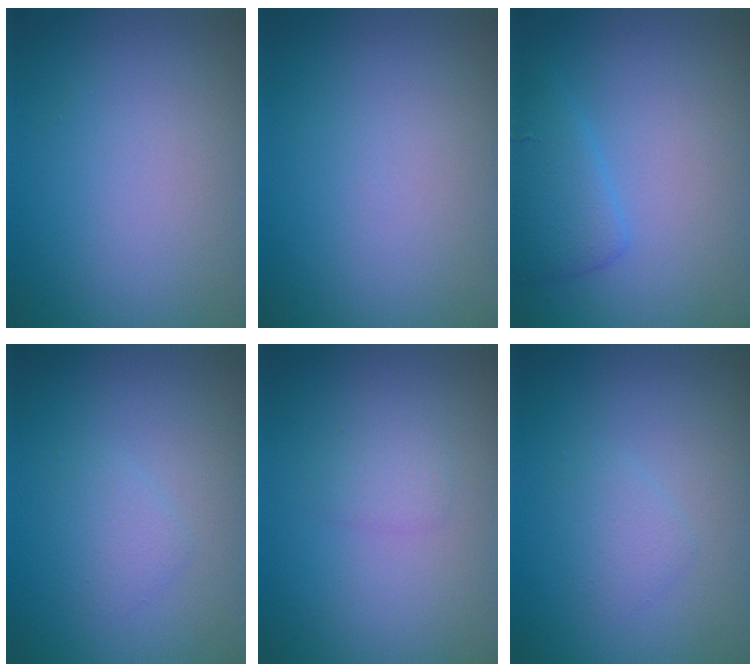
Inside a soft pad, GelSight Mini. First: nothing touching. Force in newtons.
{"total": 0.0}
{"total": 2.6, "press": 2.6, "slide": 0.2}
{"total": 1.4, "press": 1.4, "slide": 0.1}
{"total": 1.2, "press": 1.2, "slide": 0.1}
{"total": 1.4, "press": 1.4, "slide": 0.1}